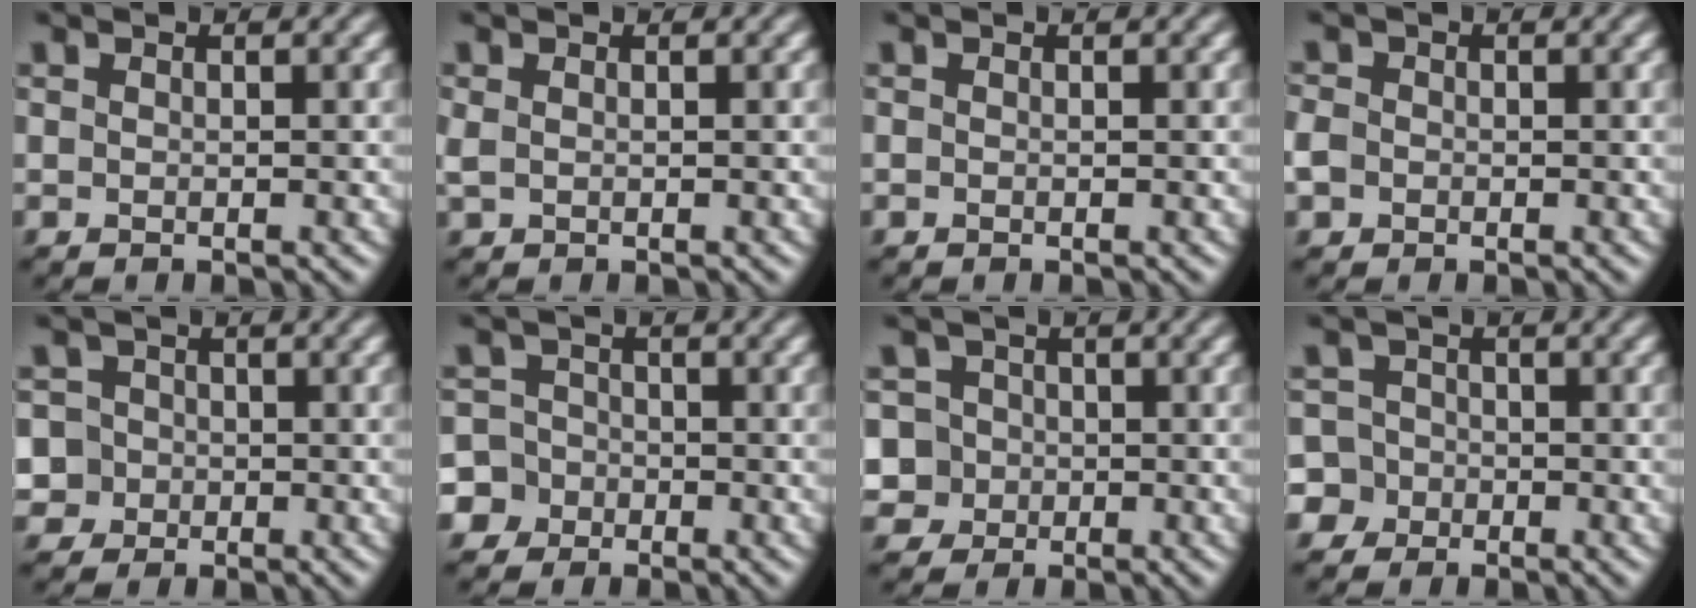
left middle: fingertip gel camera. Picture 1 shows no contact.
{"total": 0.6, "force": [0.2, 0.4, 0.3], "torque": [-0.012, 0.002, 0.005]}
{"total": 0.0}
{"total": 2.3, "force": [-0.2, 2.1, 0.9], "torque": [-0.020, 0.015, -0.014]}
{"total": 5.1, "force": [0.1, 4.8, 1.8], "torque": [-0.023, 0.037, -0.028]}
{"total": 7.0, "force": [-3.4, 6.0, 1.1], "torque": [-0.027, 0.005, -0.092]}
{"total": 5.9, "force": [0.3, 5.4, 2.3], "torque": [-0.030, 0.036, -0.028]}
{"total": 5.4, "force": [-2.2, 4.8, 1.0], "torque": [-0.013, 0.018, -0.070]}